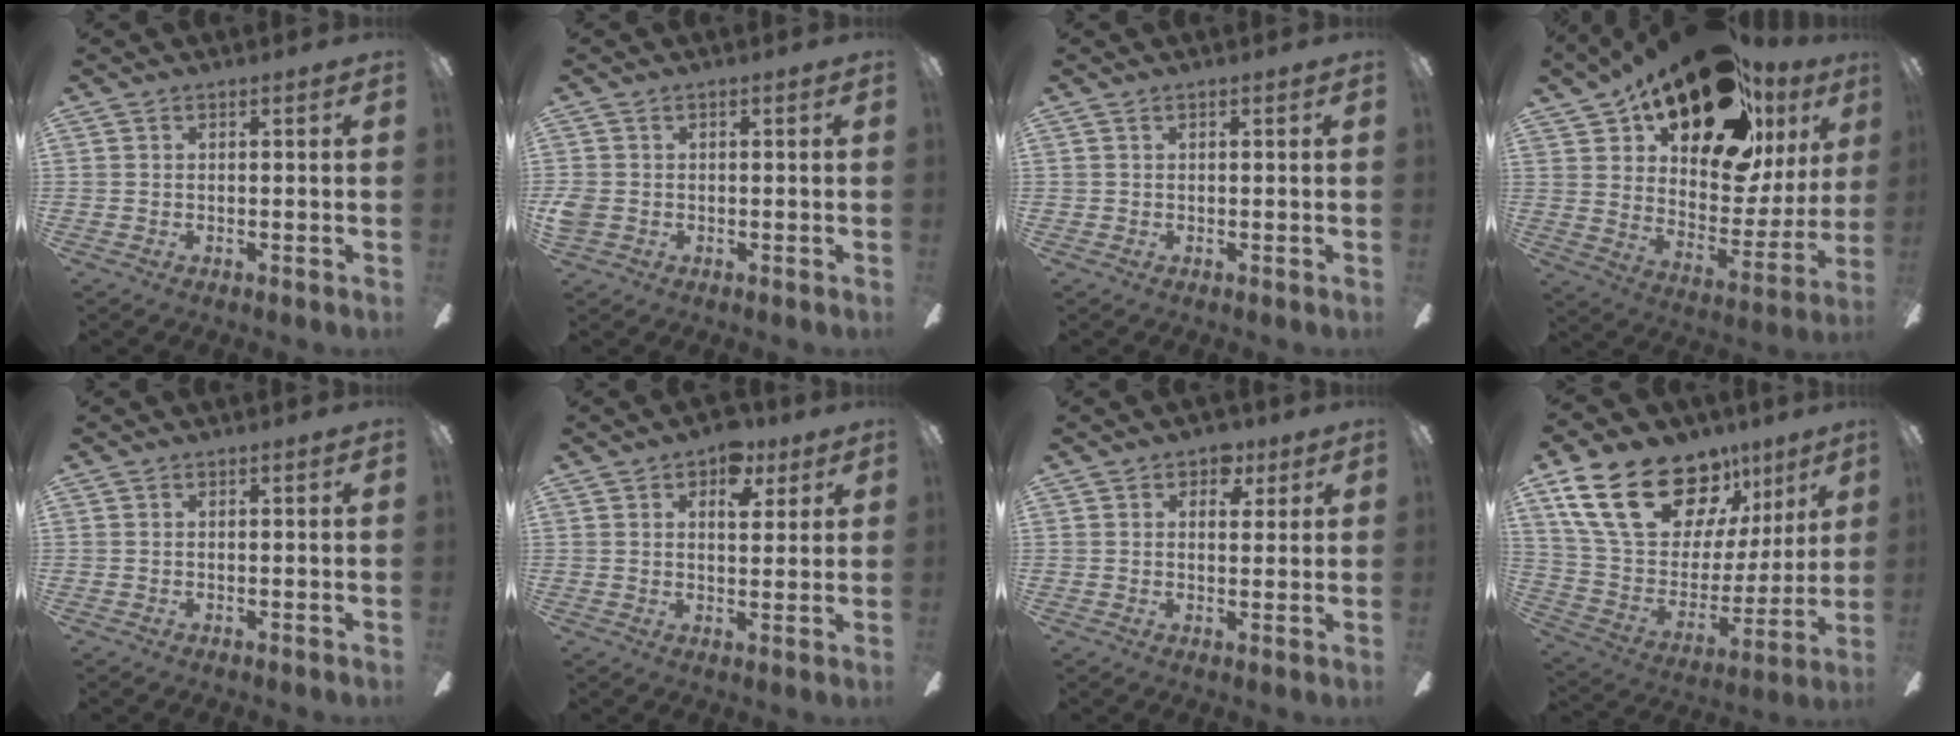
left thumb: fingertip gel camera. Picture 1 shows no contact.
{"total": 2.8, "force": [-0.4, 2.4, 1.5], "torque": [-0.031, 0.005, -0.008]}
{"total": 0.5, "force": [0.1, 0.4, 0.2], "torque": [-0.005, 0.003, 0.001]}
{"total": 25.5, "force": [18.0, 11.6, 13.9], "torque": [-0.206, -0.108, 0.313]}
{"total": 0.0}
{"total": 7.8, "force": [4.4, 4.5, 4.6], "torque": [-0.045, -0.011, 0.071]}
{"total": 5.3, "force": [3.2, 3.3, 2.6], "torque": [-0.020, -0.008, 0.052]}
{"total": 25.6, "force": [15.6, 14.3, 14.3], "torque": [-0.247, -0.087, 0.290]}